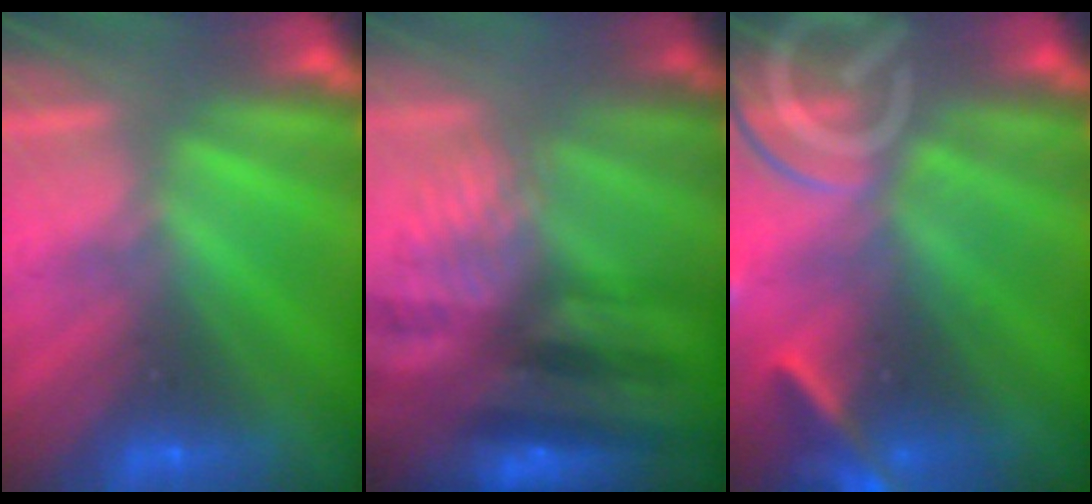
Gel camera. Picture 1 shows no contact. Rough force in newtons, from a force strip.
{"total": 7.6}
{"total": 9.1}